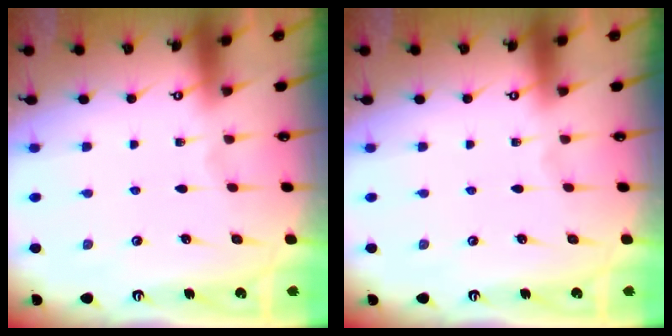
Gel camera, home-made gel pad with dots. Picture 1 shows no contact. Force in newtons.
{"total": 0.0}